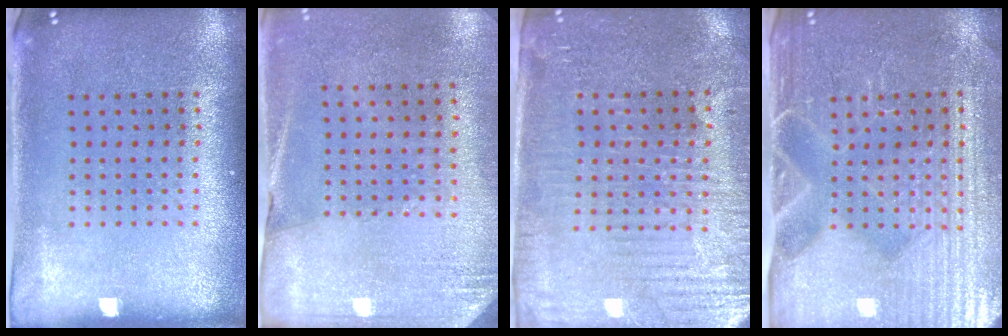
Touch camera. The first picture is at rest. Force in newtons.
{"total": 2.6, "press": 2.3, "slide": 1.1}
{"total": 3.7, "press": 3.5, "slide": 1.4}
{"total": 4.7, "press": 4.4, "slide": 1.8}